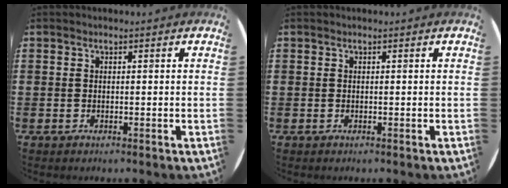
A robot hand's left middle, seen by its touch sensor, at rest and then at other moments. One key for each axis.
{"total": 0.0}